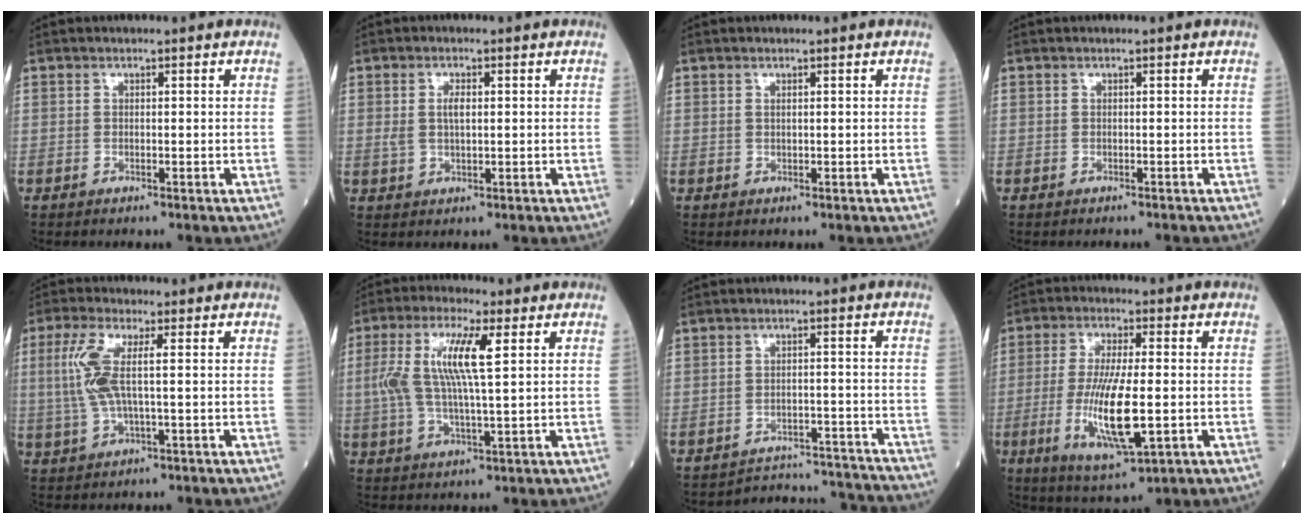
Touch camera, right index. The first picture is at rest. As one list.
[{"total": 3.0, "force": [0.5, 0.7, 2.9], "torque": [-0.063, 0.005, 0.013]}, {"total": 0.6, "force": [0.2, -0.3, 0.4], "torque": [-0.014, -0.002, 0.005]}, {"total": 1.6, "force": [-1.6, 0.1, 0.3], "torque": [-0.008, -0.003, -0.019]}, {"total": 6.9, "force": [0.8, 1.3, 6.8], "torque": [-0.168, 0.008, 0.016]}, {"total": 10.2, "force": [2.2, 1.1, 9.9], "torque": [-0.216, 0.013, 0.042]}, {"total": 10.9, "force": [-10.8, 0.8, -0.9], "torque": [0.018, 0.026, -0.135]}, {"total": 12.5, "force": [-2.4, 1.9, 12.1], "torque": [-0.243, -0.021, -0.039]}]